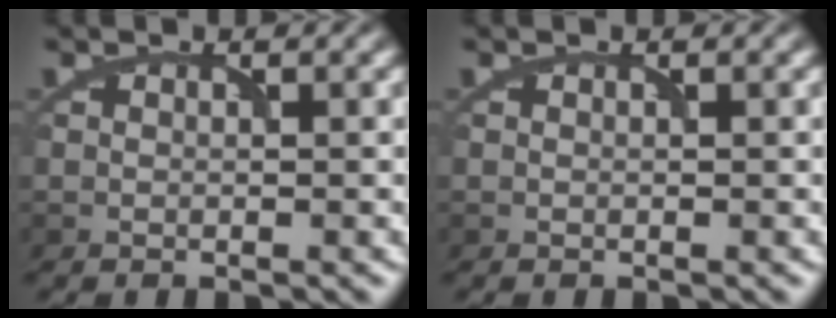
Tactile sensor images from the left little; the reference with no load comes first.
{"total": 0.0}